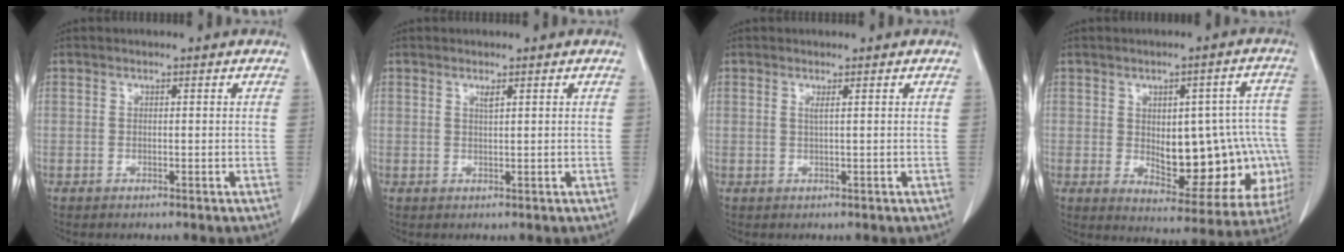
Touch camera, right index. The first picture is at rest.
{"total": 0.8, "force": [0.5, -0.1, 0.7], "torque": [-0.016, -0.003, 0.011]}
{"total": 0.8, "force": [0.3, -0.2, 0.7], "torque": [-0.021, -0.003, 0.009]}
{"total": 18.0, "force": [-1.9, 7.9, 16.0], "torque": [-0.169, 0.027, 0.004]}